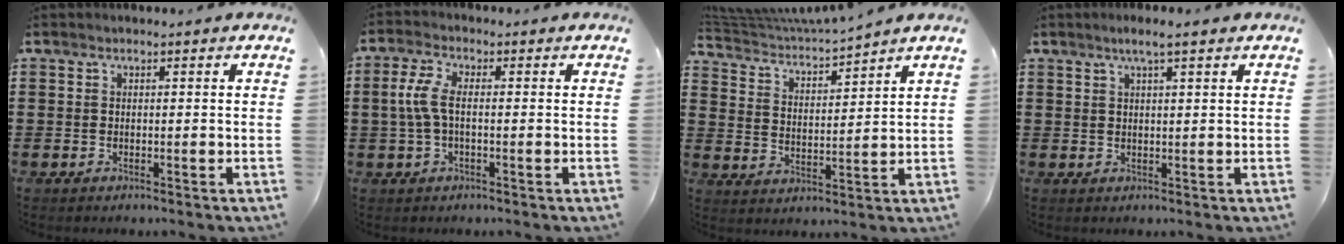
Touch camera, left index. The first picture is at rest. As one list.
[{"total": 4.6, "force": [0.0, 1.9, 4.1], "torque": [-0.100, 0.000, -0.007]}, {"total": 4.6, "force": [4.4, 0.0, 1.2], "torque": [-0.047, -0.030, 0.074]}, {"total": 2.8, "force": [1.9, 0.0, 2.0], "torque": [-0.042, 0.003, 0.032]}]